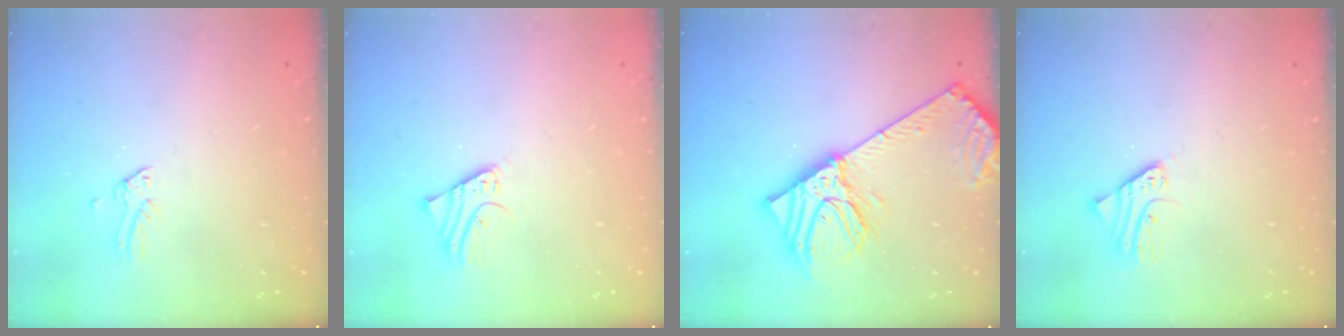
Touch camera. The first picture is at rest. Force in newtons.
{"total": 2.3, "press": 2.3, "slide": 0.2}
{"total": 18.0, "press": 17.7, "slide": 3.2}
{"total": 2.5, "press": 2.5, "slide": 0.2}